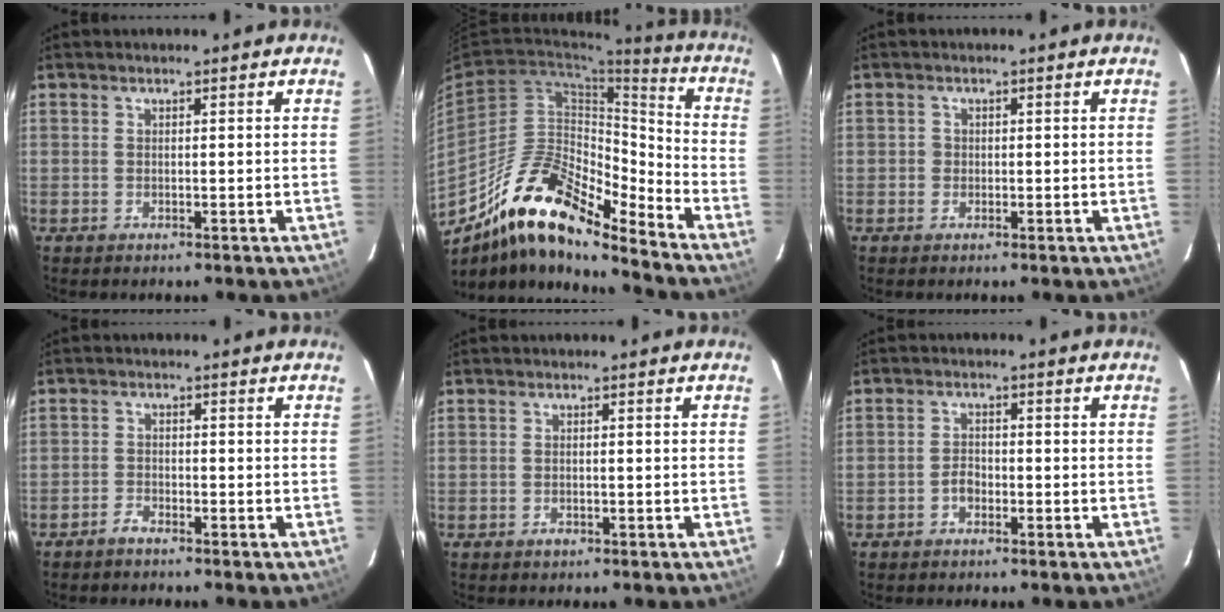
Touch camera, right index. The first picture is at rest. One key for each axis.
{"total": 18.7, "fx": -14.2, "fy": 4.9, "fz": 11.1, "tx": -0.187, "ty": 0.003, "tz": -0.265}
{"total": 1.2, "fx": -0.4, "fy": 1.2, "fz": 0.1, "tx": 0.000, "ty": 0.002, "tz": -0.006}
{"total": 2.0, "fx": -1.8, "fy": 0.4, "fz": 0.5, "tx": -0.017, "ty": 0.002, "tz": -0.038}
{"total": 1.0, "fx": -0.7, "fy": 0.6, "fz": 0.5, "tx": -0.009, "ty": 0.001, "tz": -0.009}
{"total": 2.1, "fx": -1.3, "fy": 1.4, "fz": 1.0, "tx": -0.020, "ty": 0.008, "tz": -0.023}